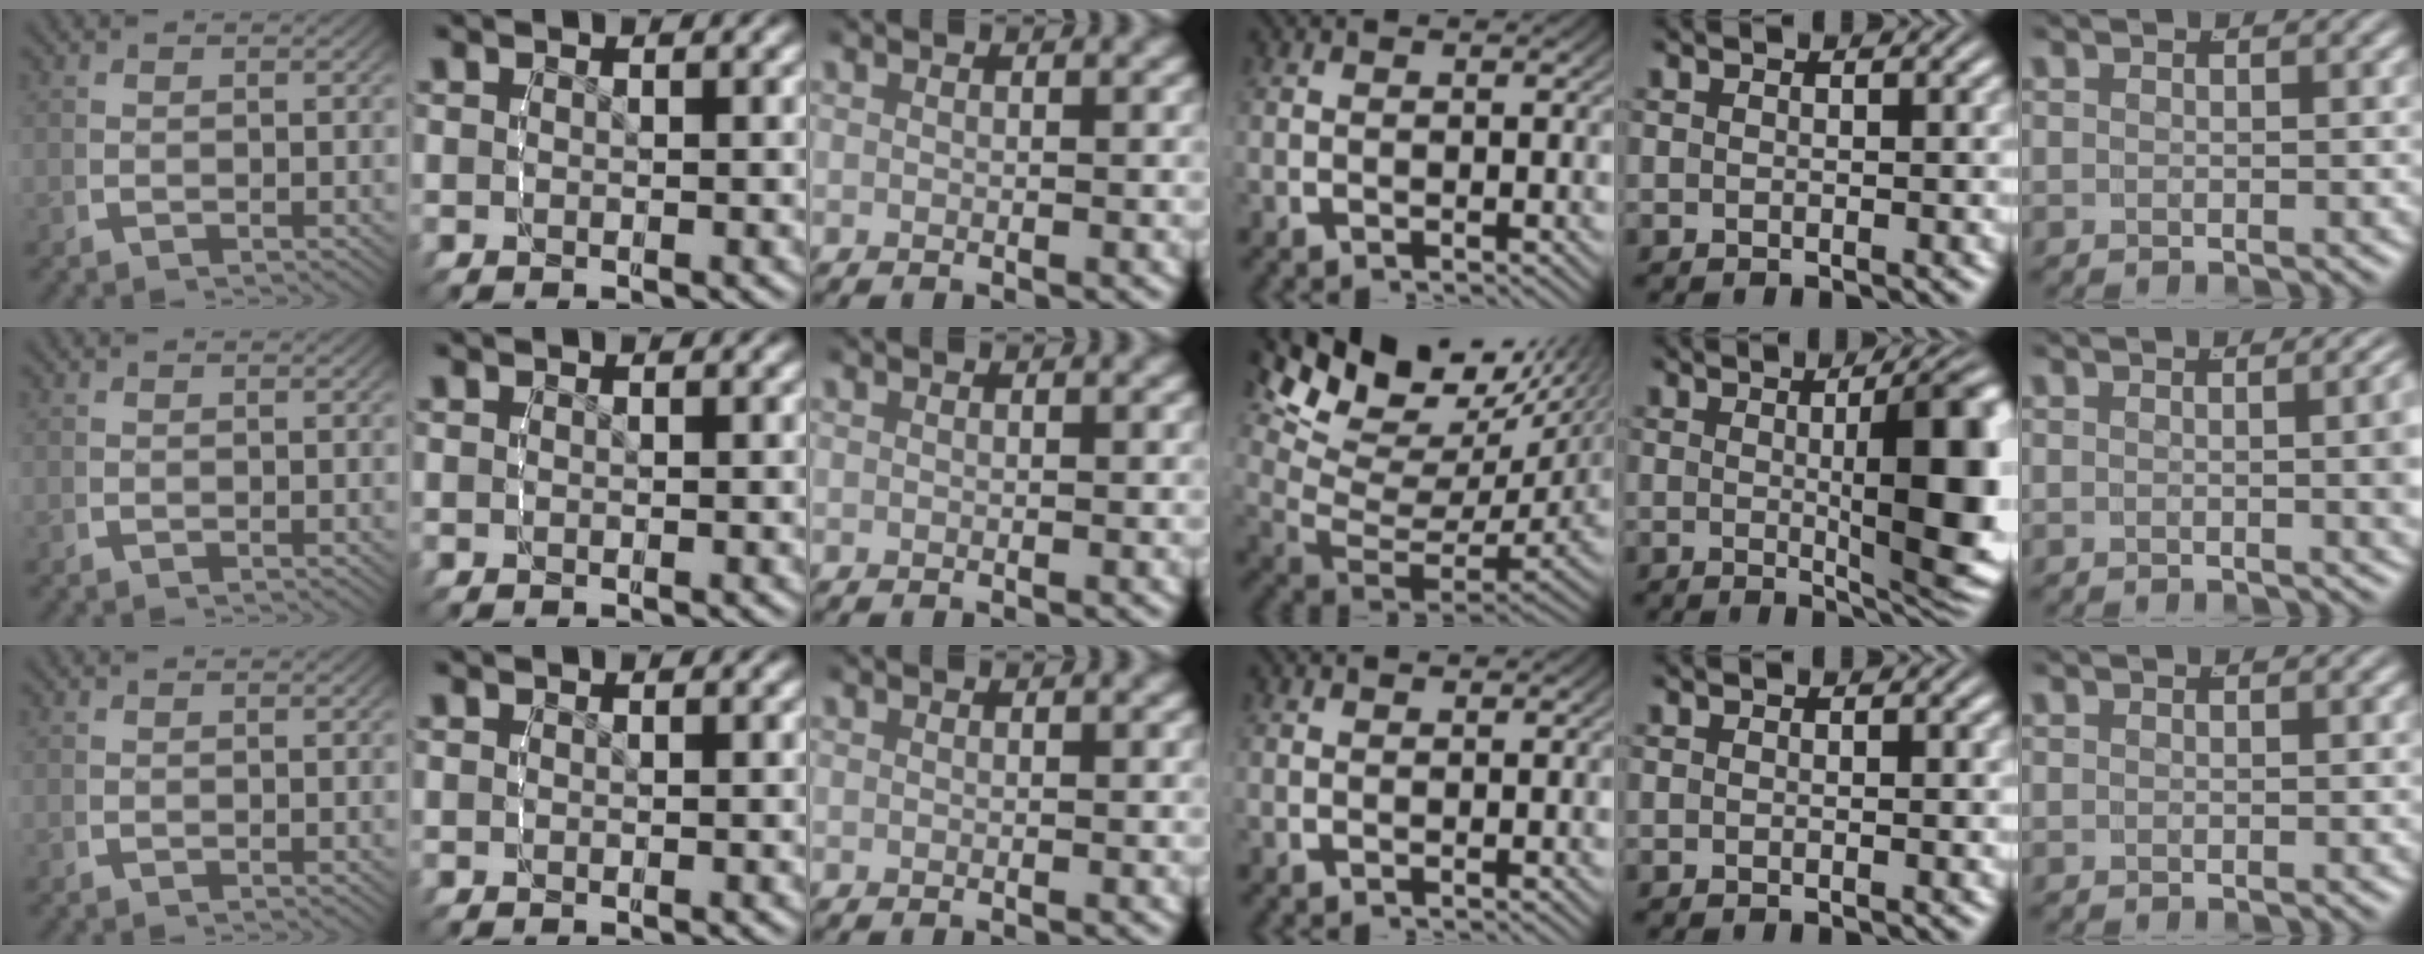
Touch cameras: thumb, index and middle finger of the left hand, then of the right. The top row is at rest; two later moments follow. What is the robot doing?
{"motion": "lift_and_place", "object": "screwdriver"}